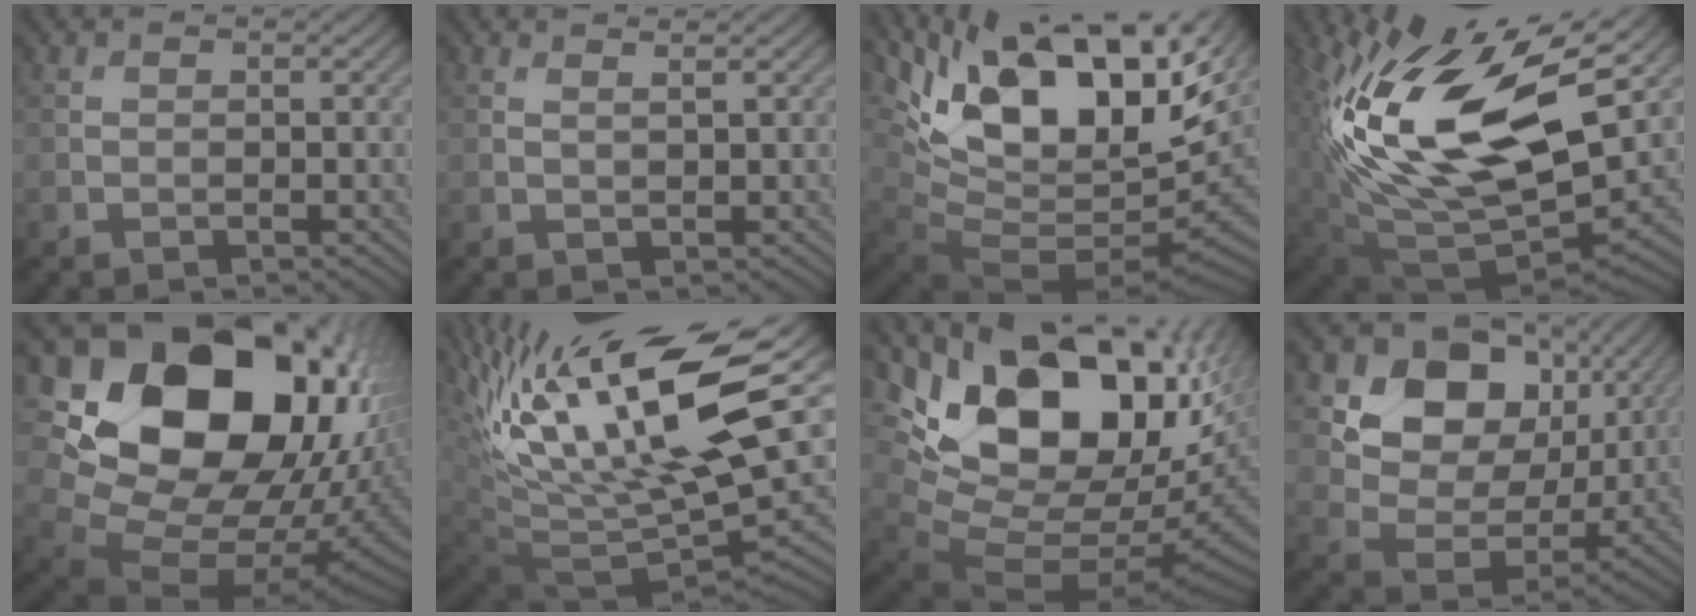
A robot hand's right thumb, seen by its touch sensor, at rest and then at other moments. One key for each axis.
{"total": 1.5, "fx": 1.1, "fy": 0.2, "fz": 0.9, "tx": -0.015, "ty": -0.004, "tz": 0.014}
{"total": 18.1, "fx": 7.2, "fy": 8.1, "fz": 14.4, "tx": -0.259, "ty": 0.005, "tz": 0.138}
{"total": 19.2, "fx": 4.7, "fy": 9.6, "fz": 15.9, "tx": -0.337, "ty": -0.003, "tz": 0.085}
{"total": 24.0, "fx": 7.2, "fy": 17.7, "fz": 14.6, "tx": -0.327, "ty": 0.010, "tz": 0.161}
{"total": 18.8, "fx": 7.0, "fy": 6.0, "fz": 16.3, "tx": -0.330, "ty": 0.012, "tz": 0.123}
{"total": 20.5, "fx": 6.2, "fy": 12.6, "fz": 15.0, "tx": -0.265, "ty": 0.000, "tz": 0.128}
{"total": 13.4, "fx": 5.9, "fy": 9.7, "fz": 7.1, "tx": -0.133, "ty": 0.003, "tz": 0.099}